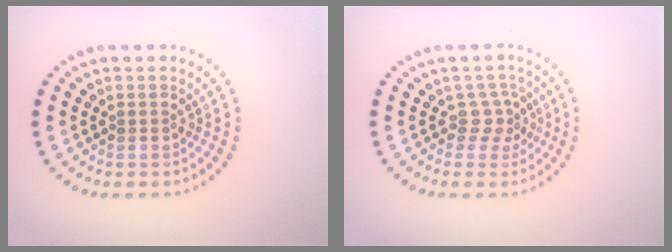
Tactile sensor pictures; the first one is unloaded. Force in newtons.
{"total": 2.0, "press": 1.3, "slide": 1.5}